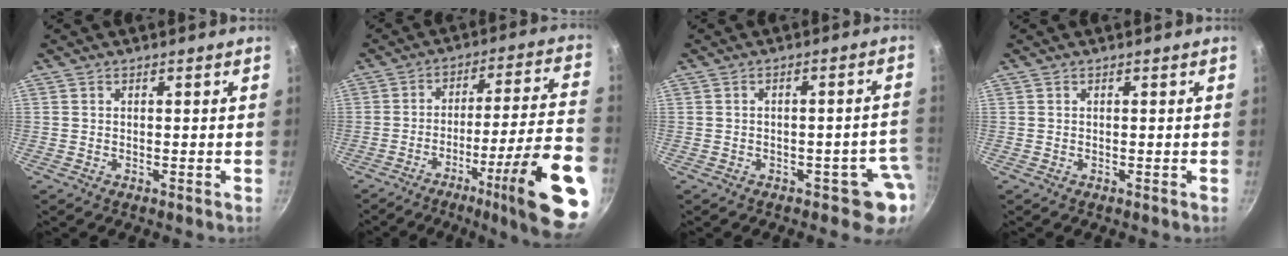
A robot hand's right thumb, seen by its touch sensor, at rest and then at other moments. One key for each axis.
{"total": 22.7, "fx": -10.5, "fy": 2.9, "fz": 20.0, "tx": -0.260, "ty": 0.045, "tz": -0.154}
{"total": 5.4, "fx": -2.2, "fy": 3.2, "fz": 3.8, "tx": 0.007, "ty": 0.030, "tz": -0.022}
{"total": 0.0}